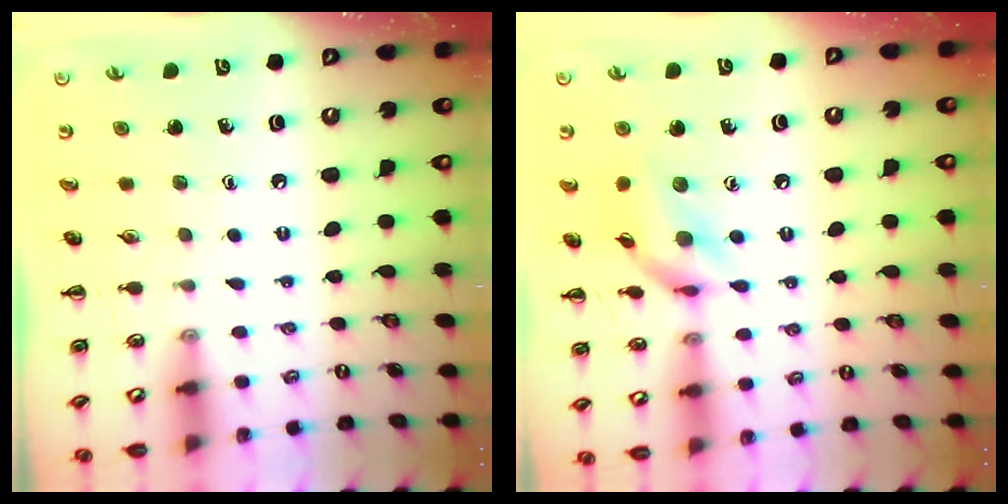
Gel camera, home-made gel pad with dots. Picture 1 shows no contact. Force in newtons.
{"total": 12.6, "press": 12.4, "slide": 1.9}